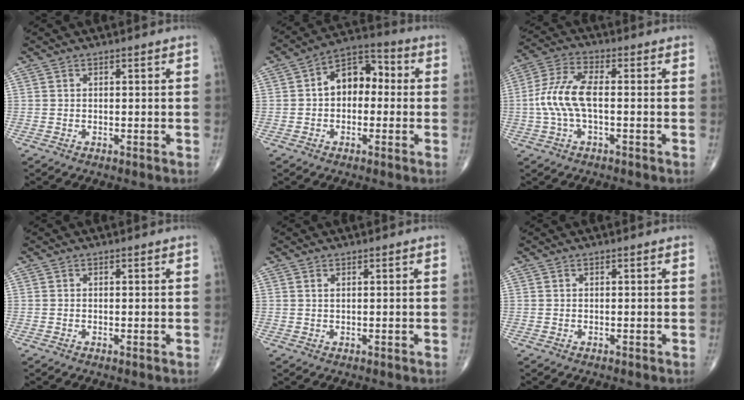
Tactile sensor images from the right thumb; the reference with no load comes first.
{"total": 9.8, "force": [0.3, 6.6, 7.3], "torque": [-0.085, 0.037, -0.010]}
{"total": 9.2, "force": [-0.8, 3.7, 8.4], "torque": [-0.198, 0.024, -0.018]}
{"total": 0.0}
{"total": 0.5, "force": [0.3, 0.1, 0.4], "torque": [-0.010, 0.002, 0.006]}
{"total": 0.0}